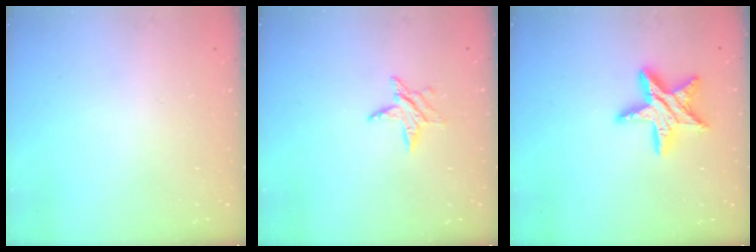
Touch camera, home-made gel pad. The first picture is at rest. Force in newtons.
{"total": 5.7, "press": 5.7, "slide": 0.3}
{"total": 14.8, "press": 14.7, "slide": 1.3}